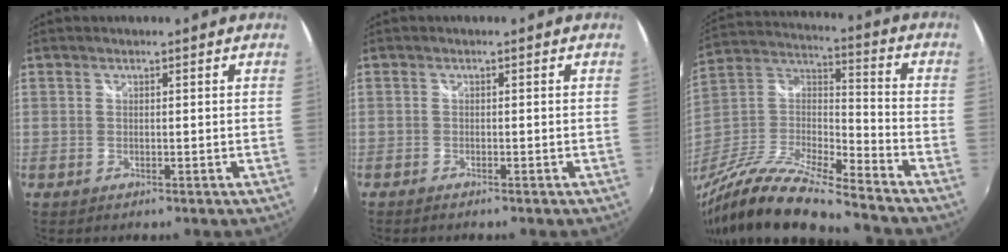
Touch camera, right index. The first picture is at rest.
{"total": 1.2, "force": [-1.1, 0.2, 0.5], "torque": [-0.014, -0.007, -0.020]}
{"total": 22.3, "force": [-17.9, 3.0, 13.0], "torque": [-0.255, -0.028, -0.335]}